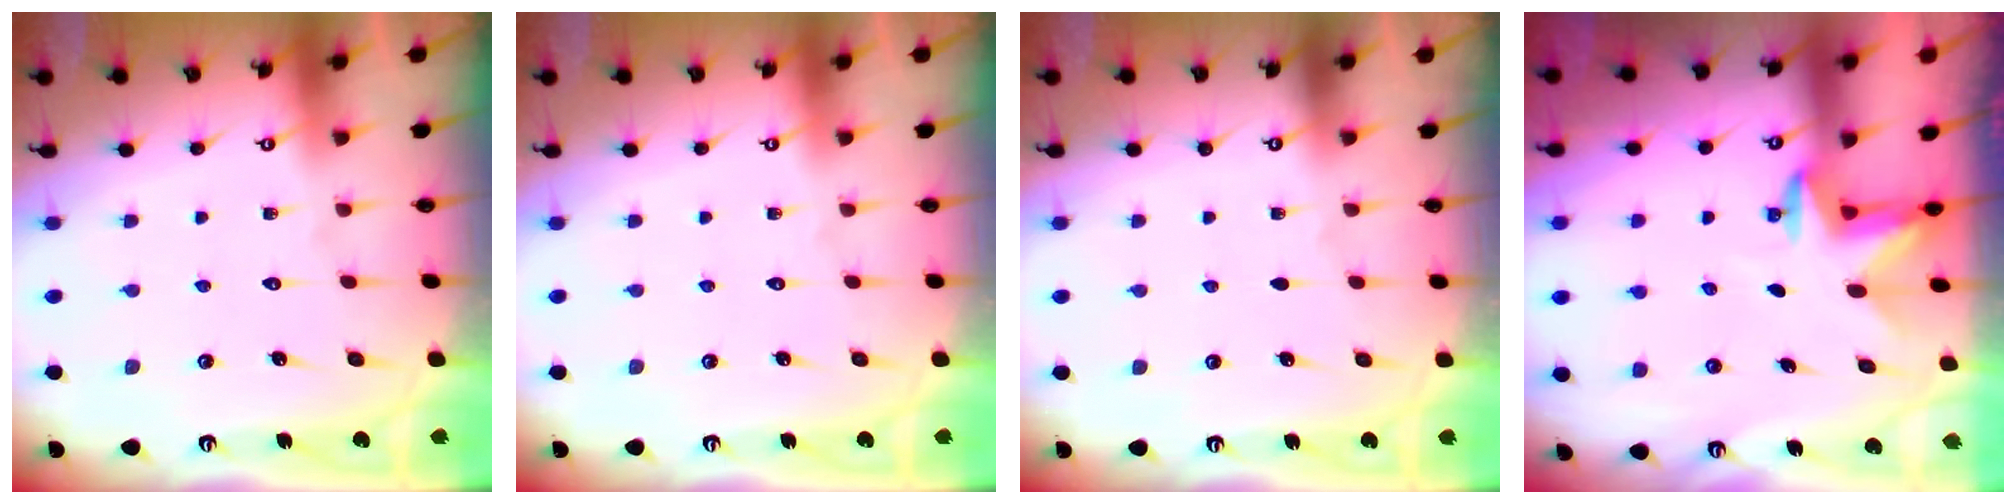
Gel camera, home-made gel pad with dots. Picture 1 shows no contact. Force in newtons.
{"total": 0.0}
{"total": 0.0}
{"total": 3.1, "press": 3.0, "slide": 0.7}